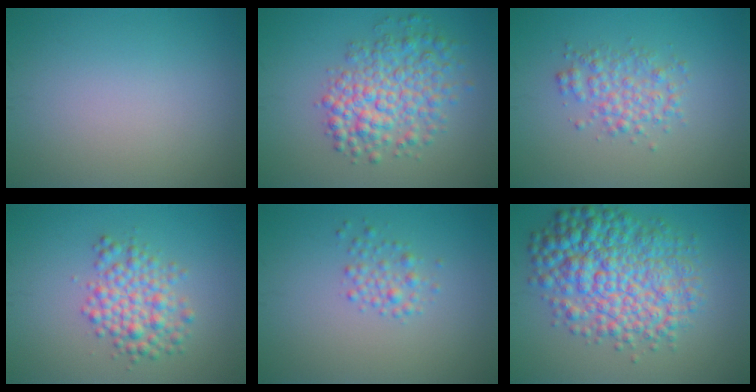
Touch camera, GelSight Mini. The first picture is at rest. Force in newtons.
{"total": 5.9, "press": 5.9, "slide": 0.2}
{"total": 2.7, "press": 2.7, "slide": 0.0}
{"total": 4.0, "press": 4.0, "slide": 0.1}
{"total": 1.7, "press": 1.7, "slide": 0.1}
{"total": 9.2, "press": 9.2, "slide": 0.1}